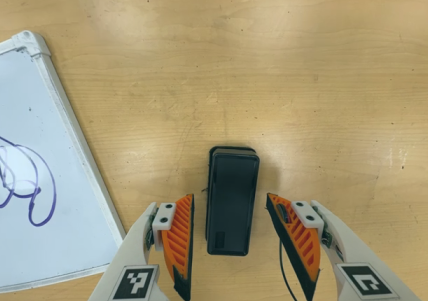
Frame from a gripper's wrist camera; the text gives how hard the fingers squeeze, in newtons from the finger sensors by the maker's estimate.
{"total": 0.0}